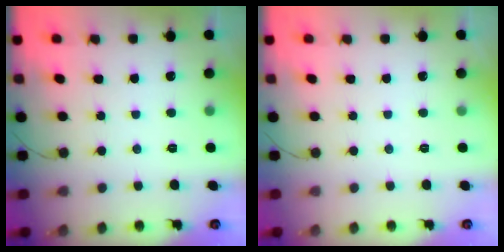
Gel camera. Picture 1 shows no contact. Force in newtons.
{"total": 0.0}